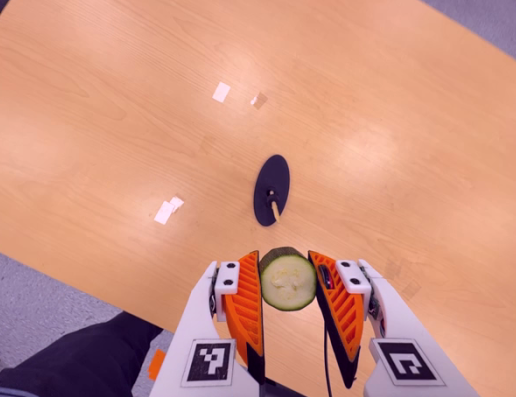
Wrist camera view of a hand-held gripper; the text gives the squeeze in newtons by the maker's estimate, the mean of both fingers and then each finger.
{"total": 9.6, "left": 10.1, "right": 9.1}